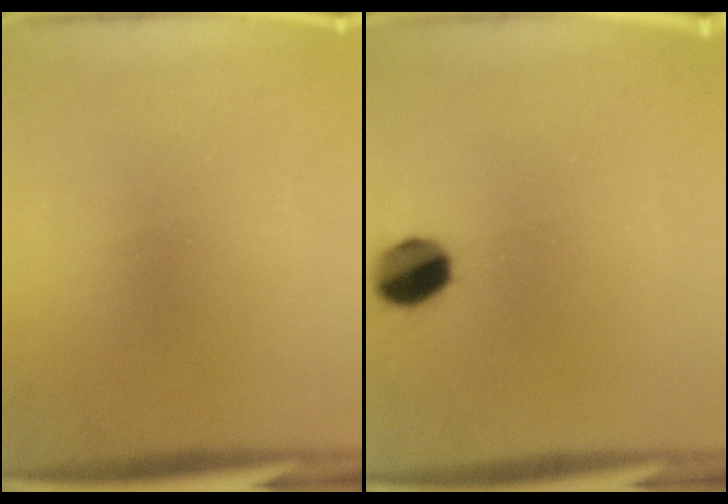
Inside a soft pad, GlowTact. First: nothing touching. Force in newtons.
{"total": 7.5}